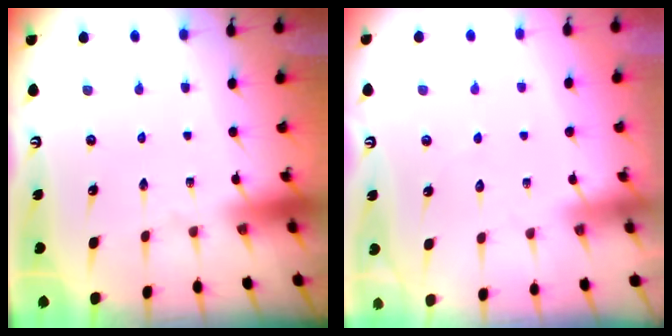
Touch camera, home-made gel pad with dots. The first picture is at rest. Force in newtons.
{"total": 2.9, "press": 2.9, "slide": 0.3}